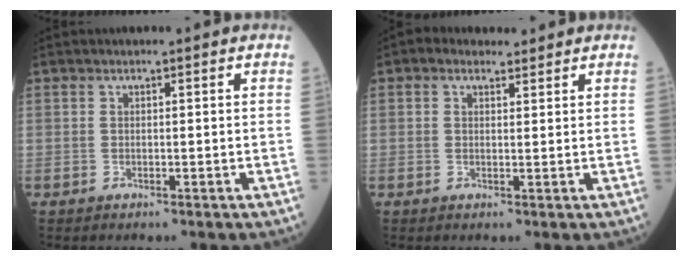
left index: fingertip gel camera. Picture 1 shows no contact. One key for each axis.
{"total": 2.3, "fx": 1.4, "fy": 1.6, "fz": 0.9, "tx": -0.023, "ty": 0.016, "tz": 0.021}